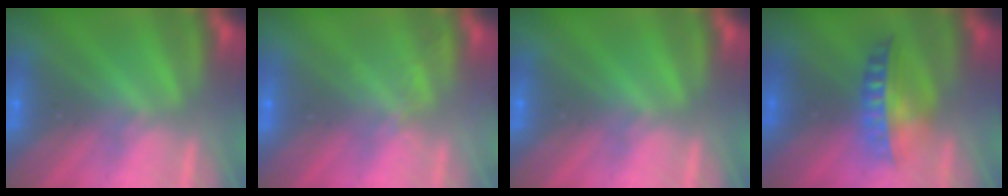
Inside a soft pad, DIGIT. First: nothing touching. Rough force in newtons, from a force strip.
{"total": 2.0}
{"total": 0.0}
{"total": 7.0}